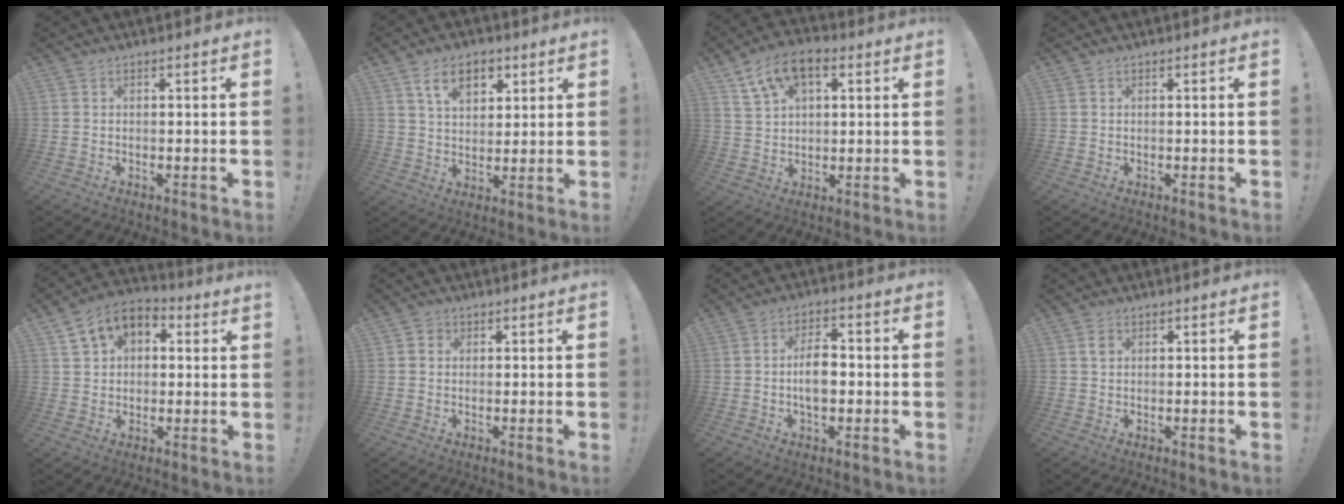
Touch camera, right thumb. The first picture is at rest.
{"total": 10.4, "force": [5.2, 6.5, 6.3], "torque": [-0.095, -0.007, 0.096]}
{"total": 10.1, "force": [4.9, 5.8, 6.6], "torque": [-0.117, -0.008, 0.096]}
{"total": 0.0}
{"total": 9.1, "force": [4.5, 6.2, 4.9], "torque": [-0.083, -0.013, 0.088]}
{"total": 1.6, "force": [0.3, 1.5, 0.5], "torque": [-0.002, 0.001, 0.004]}
{"total": 7.7, "force": [-1.1, 4.5, 6.1], "torque": [-0.104, 0.008, -0.025]}
{"total": 1.4, "force": [0.6, 1.1, 0.6], "torque": [0.002, -0.004, 0.009]}